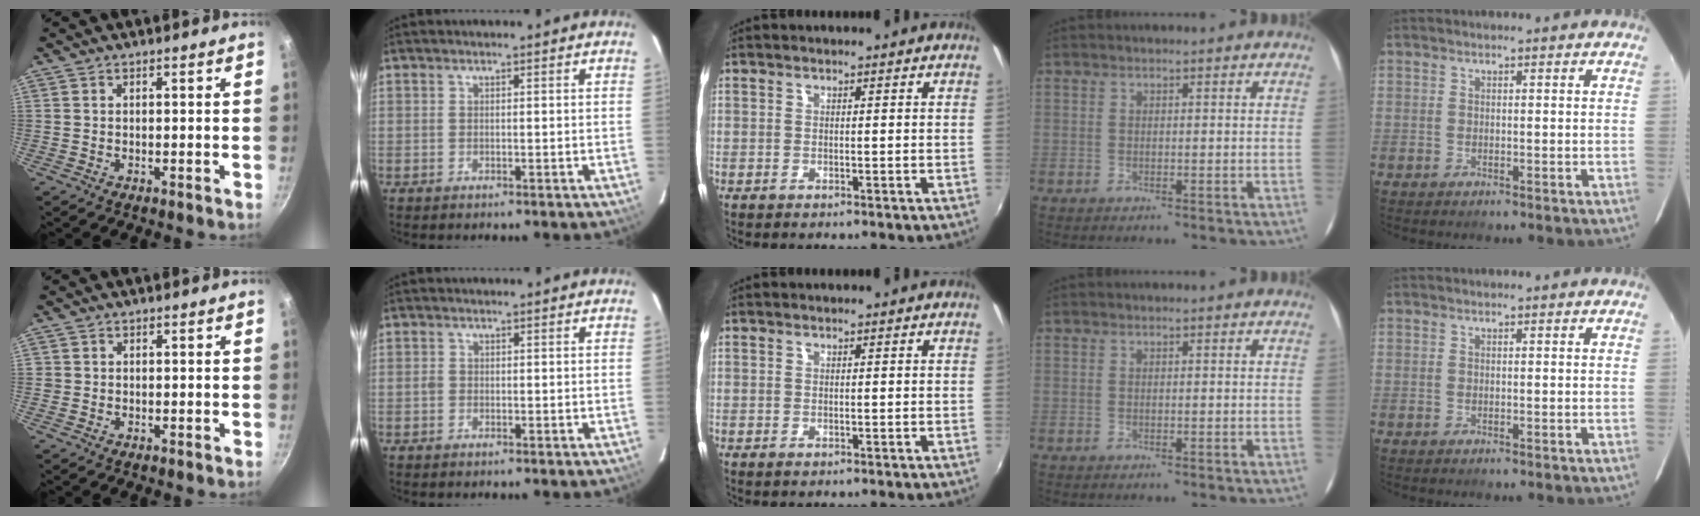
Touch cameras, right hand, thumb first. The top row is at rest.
{"thumb": {"total": 0.8, "force": [-0.1, 0.7, 0.0], "torque": [-0.003, 0.000, -0.001]}, "index": {"total": 0.7, "force": [-0.2, 0.7, 0.2], "torque": [-0.002, 0.001, -0.006]}}